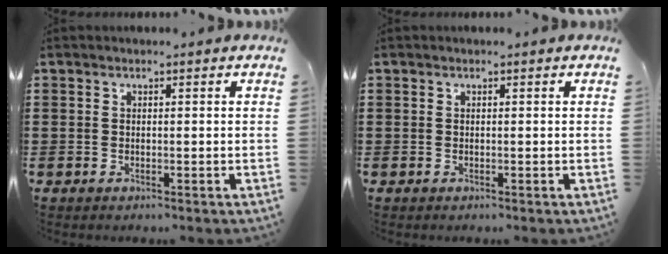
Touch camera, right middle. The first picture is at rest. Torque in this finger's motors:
{"motor_torque": [-0.17, 0.04, -0.02, -0.01]}